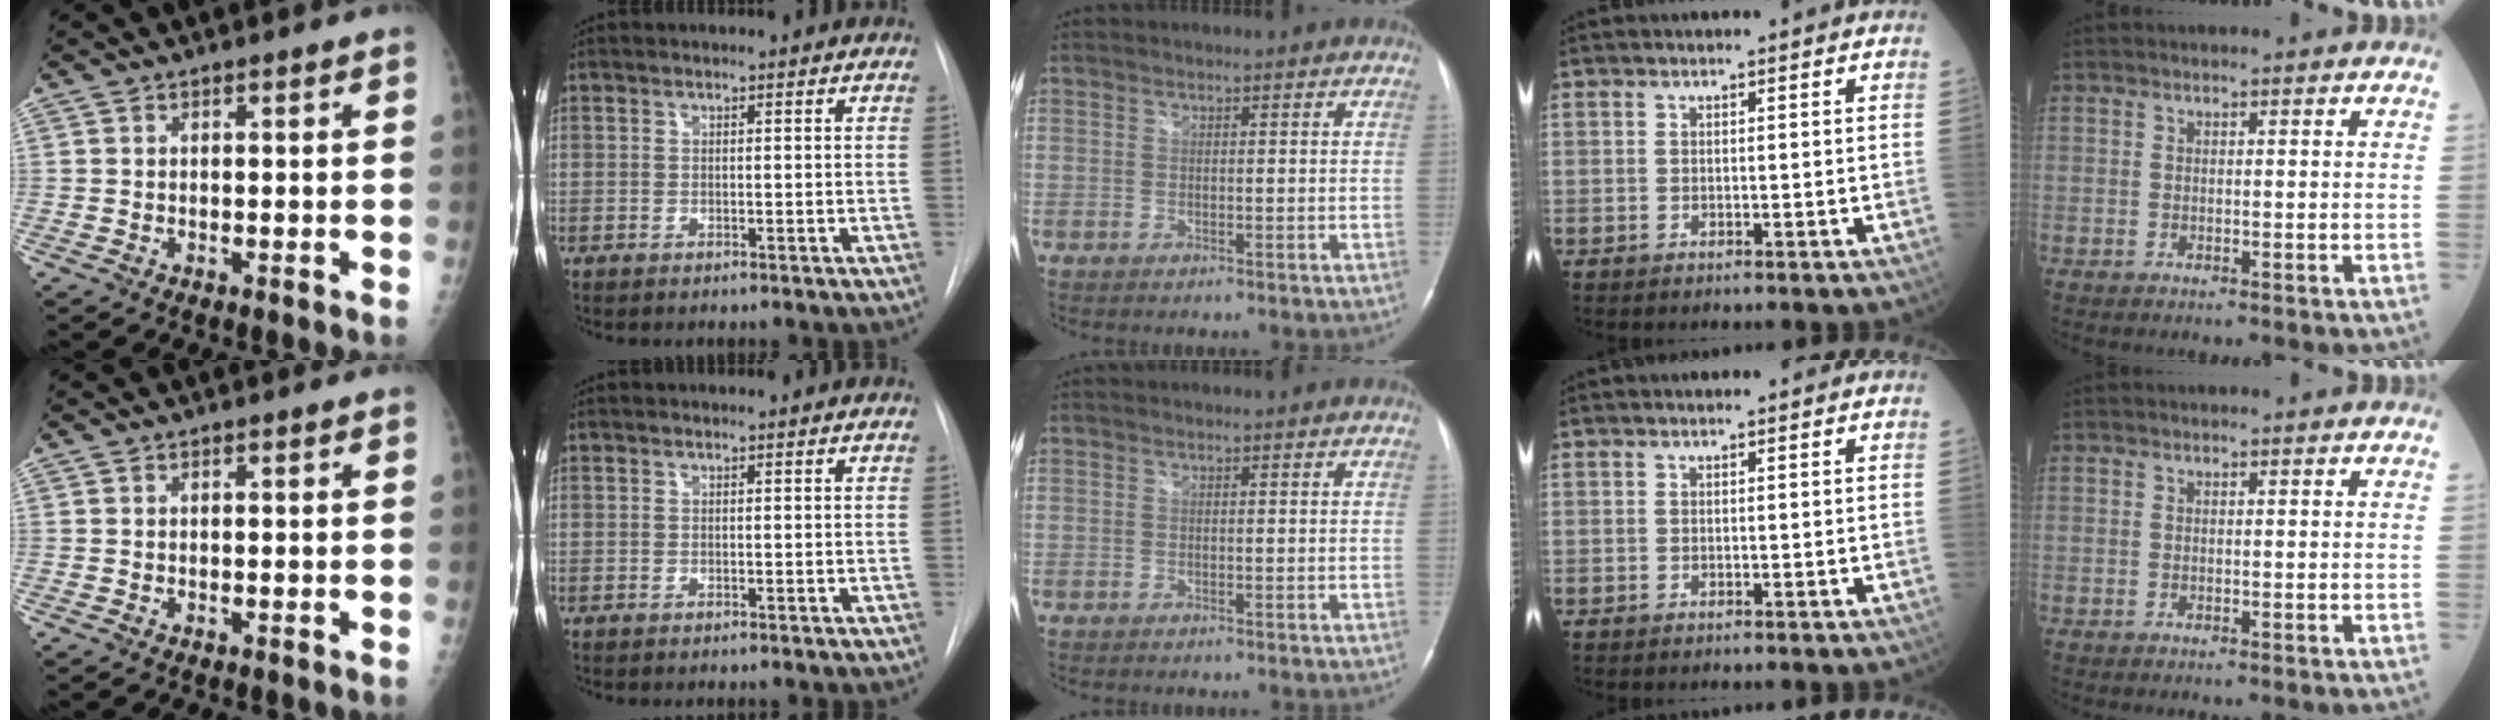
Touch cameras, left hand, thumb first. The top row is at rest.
{}